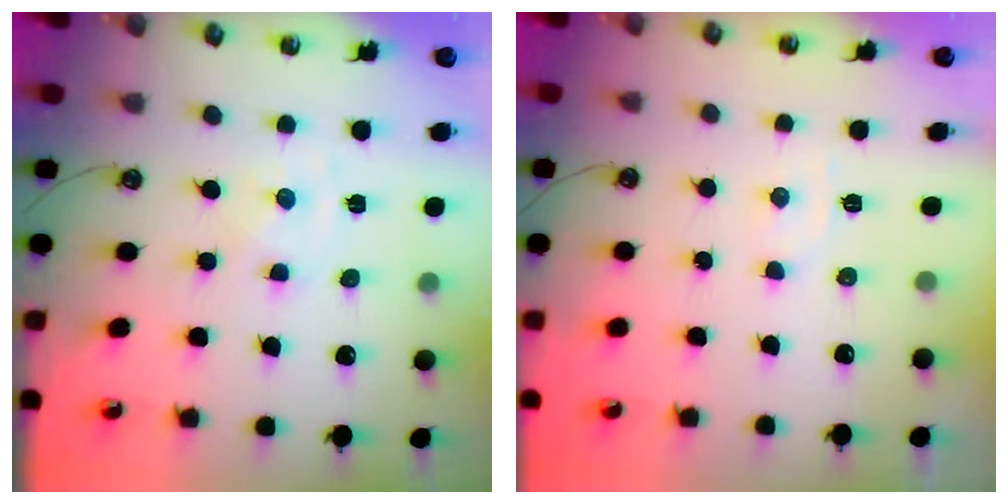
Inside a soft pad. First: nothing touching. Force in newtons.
{"total": 3.5, "press": 3.4, "slide": 0.5}